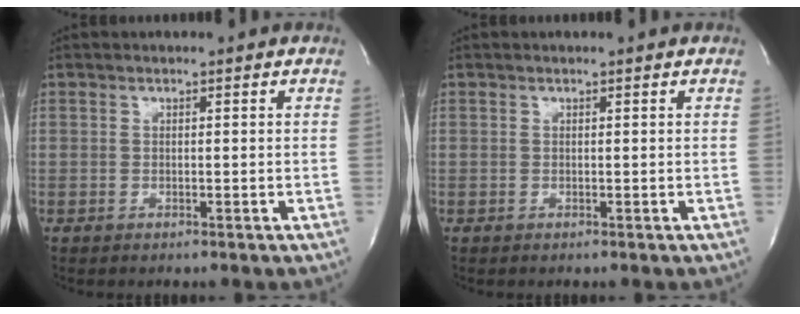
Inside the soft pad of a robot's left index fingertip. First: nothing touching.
{"total": 0.0}